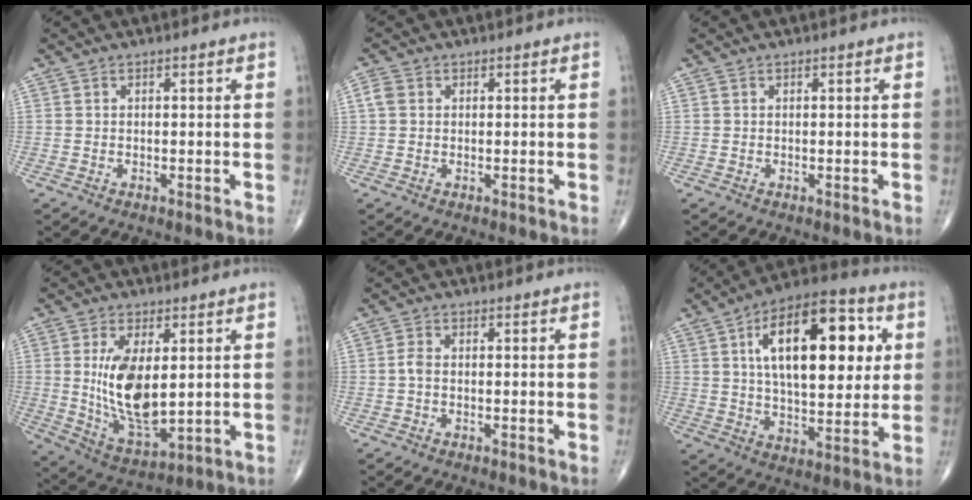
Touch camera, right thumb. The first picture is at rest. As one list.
[{"total": 2.1, "force": [0.4, 1.7, 1.1], "torque": [-0.028, 0.006, 0.007]}, {"total": 0.0}, {"total": 13.7, "force": [1.6, 6.6, 11.9], "torque": [-0.208, -0.021, 0.045]}, {"total": 1.6, "force": [-0.2, 0.9, 1.3], "torque": [-0.026, 0.001, -0.008]}, {"total": 23.0, "force": [5.9, 11.0, 19.4], "torque": [-0.268, -0.003, 0.083]}]